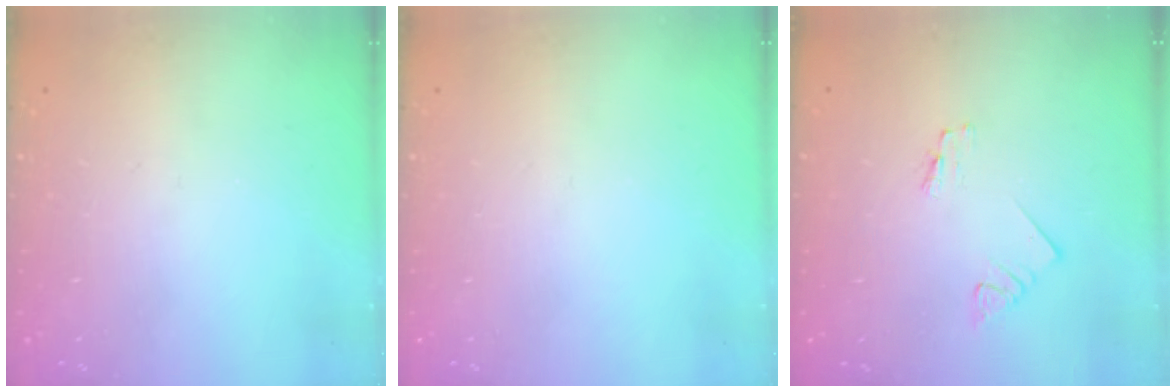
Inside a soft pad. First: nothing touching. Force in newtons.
{"total": 0.0}
{"total": 1.2, "press": 1.2, "slide": 0.1}